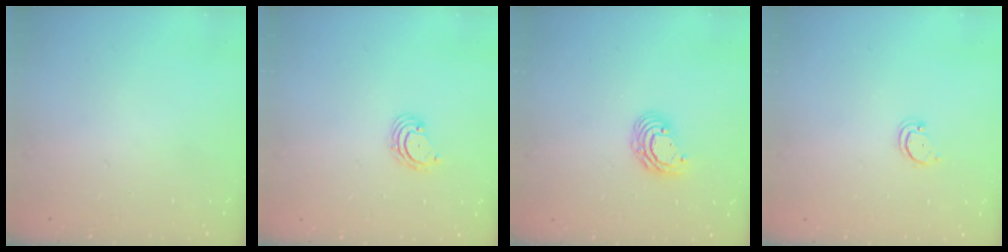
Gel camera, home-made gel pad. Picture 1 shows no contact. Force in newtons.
{"total": 3.3, "press": 3.3, "slide": 0.4}
{"total": 7.0, "press": 7.0, "slide": 0.8}
{"total": 1.9, "press": 1.9, "slide": 0.2}